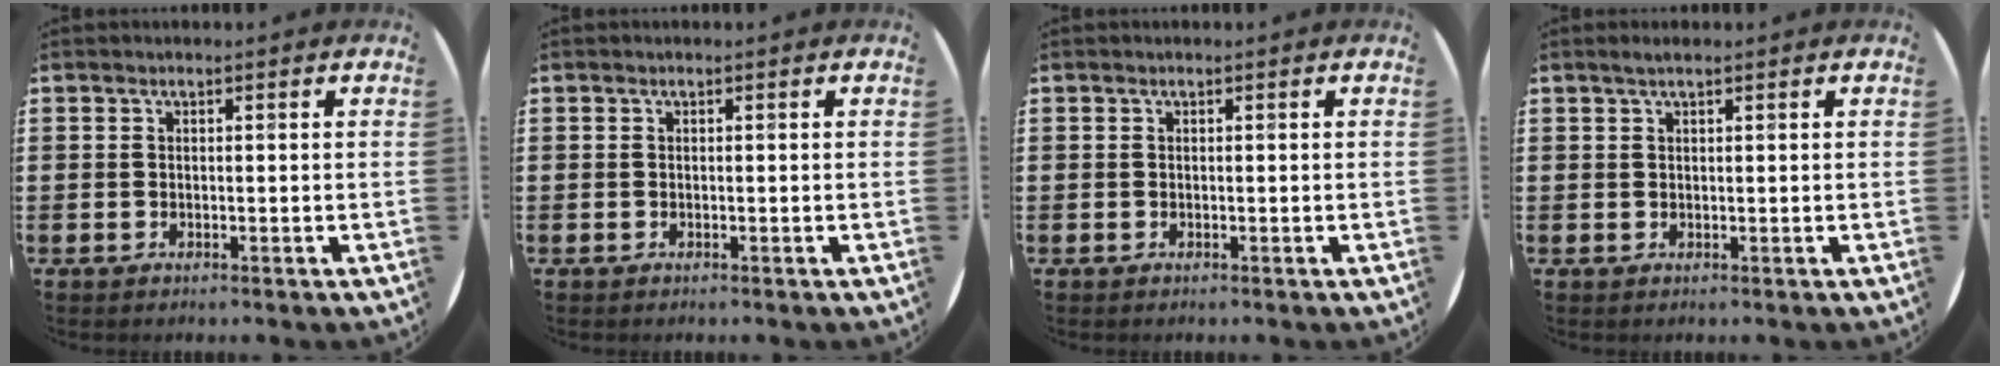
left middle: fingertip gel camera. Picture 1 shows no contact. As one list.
[{"total": 0.0}, {"total": 0.0}, {"total": 1.0, "force": [0.6, 0.0, 0.7], "torque": [-0.014, 0.003, 0.011]}]